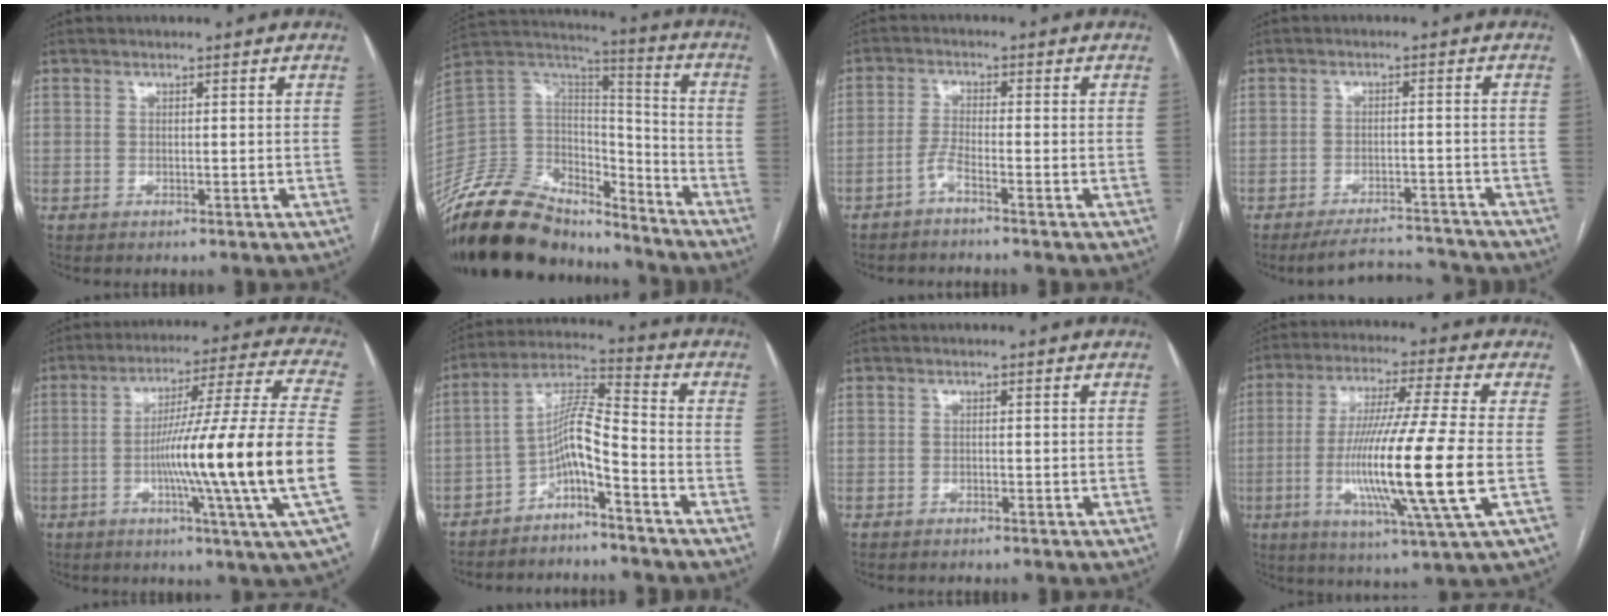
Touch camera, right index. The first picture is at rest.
{"total": 28.1, "force": [-23.5, 10.5, 11.3], "torque": [-0.273, -0.001, -0.399]}
{"total": 2.5, "force": [-2.0, -0.3, 1.6], "torque": [-0.037, 0.000, -0.044]}
{"total": 7.0, "force": [-6.9, 1.0, 0.2], "torque": [0.001, 0.012, -0.103]}
{"total": 21.8, "force": [-4.5, -2.5, 21.2], "torque": [-0.304, -0.005, -0.089]}
{"total": 7.6, "force": [-4.2, 0.6, 6.3], "torque": [-0.117, 0.019, -0.079]}
{"total": 0.0}
{"total": 17.9, "force": [-3.1, -0.9, 17.6], "torque": [-0.337, -0.023, -0.064]}